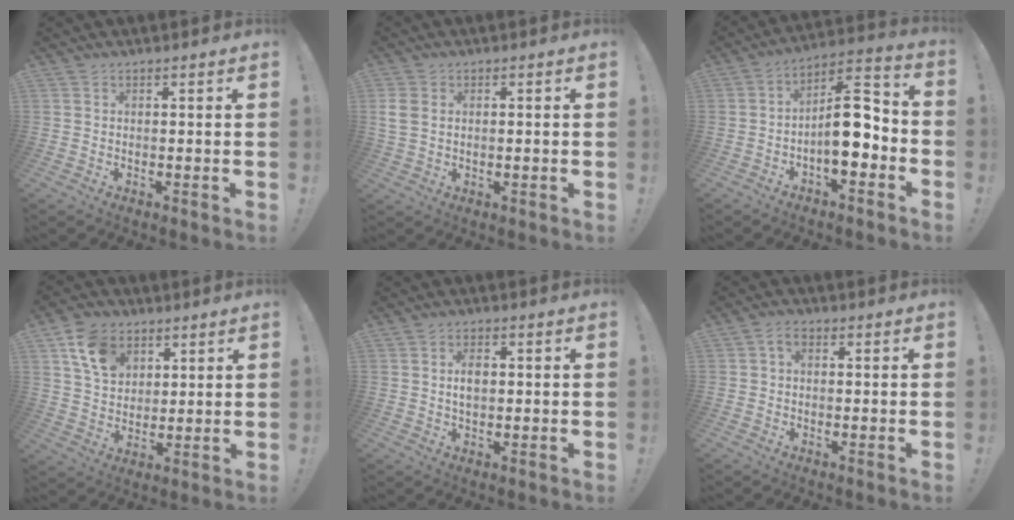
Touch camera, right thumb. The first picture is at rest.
{"total": 4.1, "force": [1.0, 3.1, 2.5], "torque": [-0.060, 0.007, 0.018]}
{"total": 13.8, "force": [-3.1, 5.9, 12.0], "torque": [-0.184, 0.022, -0.047]}
{"total": 11.6, "force": [6.0, 8.3, 5.6], "torque": [-0.094, -0.018, 0.117]}
{"total": 3.9, "force": [0.4, 2.3, 3.1], "torque": [-0.043, 0.001, 0.001]}
{"total": 2.7, "force": [0.4, 1.7, 2.0], "torque": [-0.039, 0.006, 0.007]}